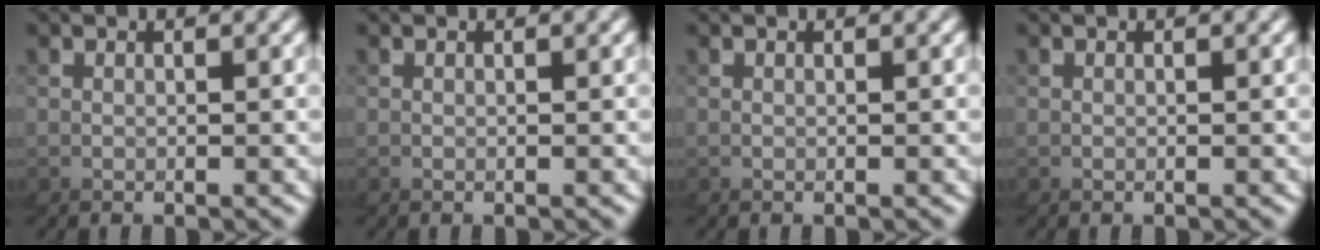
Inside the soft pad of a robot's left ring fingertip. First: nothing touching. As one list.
[{"total": 0.0}, {"total": 0.0}, {"total": 0.0}]